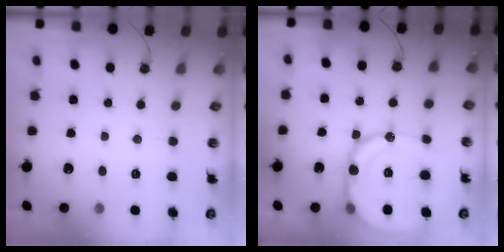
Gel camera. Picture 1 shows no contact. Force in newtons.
{"total": 16.7, "press": 16.4, "slide": 3.4}